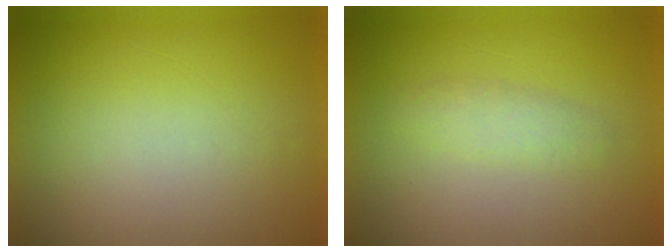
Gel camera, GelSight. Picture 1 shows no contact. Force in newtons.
{"total": 2.3}